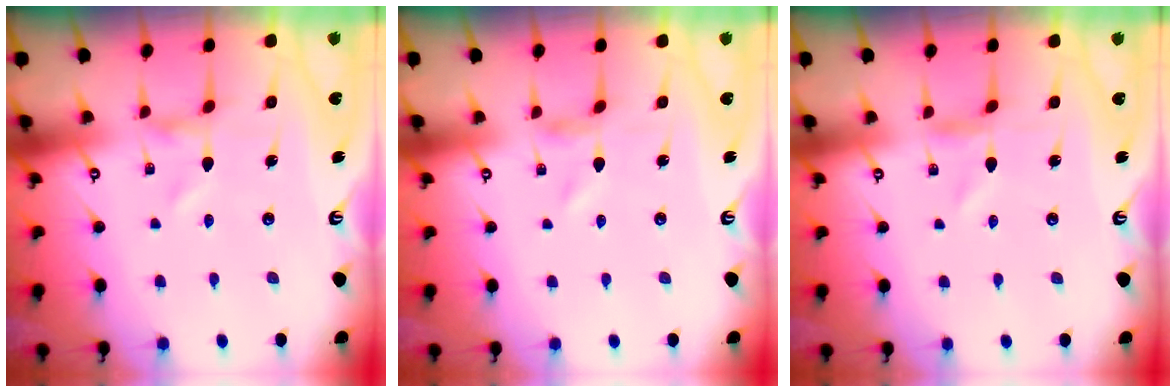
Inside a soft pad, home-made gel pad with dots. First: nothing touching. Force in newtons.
{"total": 0.8, "press": 0.8, "slide": 0.2}
{"total": 0.6, "press": 0.6, "slide": 0.1}